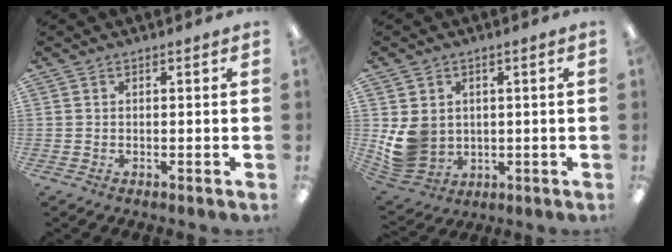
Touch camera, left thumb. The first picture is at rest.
{"total": 8.6, "force": [0.5, 7.9, 3.4], "torque": [-0.084, 0.002, 0.018]}